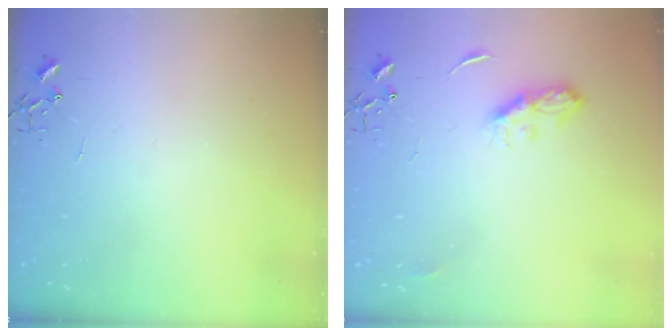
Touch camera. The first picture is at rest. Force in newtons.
{"total": 7.2, "press": 7.2, "slide": 0.3}